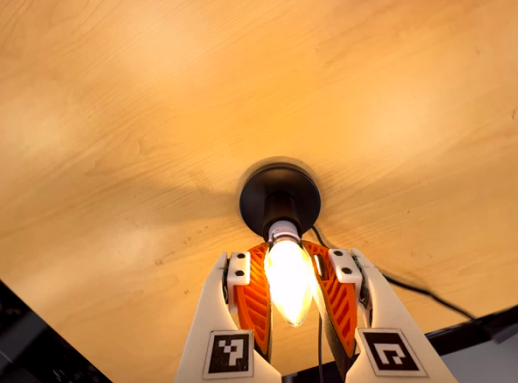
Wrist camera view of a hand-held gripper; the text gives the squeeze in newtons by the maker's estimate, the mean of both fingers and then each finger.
{"total": 23.4, "left": 24.7, "right": 22.1}